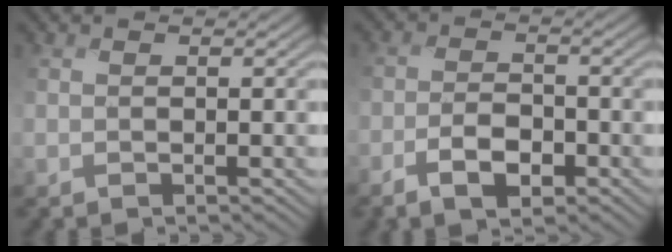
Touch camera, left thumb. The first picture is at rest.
{"total": 4.0, "force": [-2.4, 1.5, 2.8], "torque": [-0.049, 0.003, -0.050]}